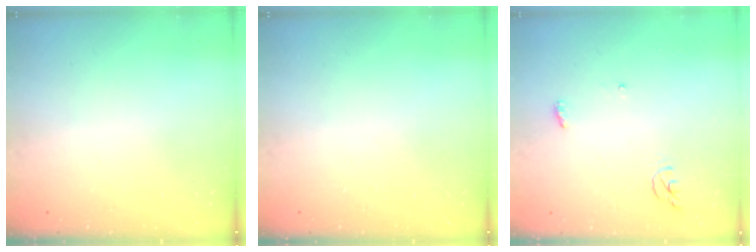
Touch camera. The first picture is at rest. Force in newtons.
{"total": 0.0}
{"total": 4.9, "press": 4.9, "slide": 0.2}